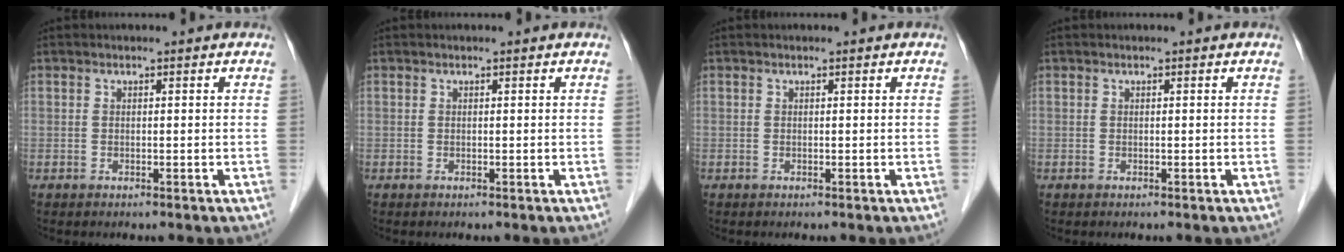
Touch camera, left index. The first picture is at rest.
{"total": 0.0}
{"total": 0.0}
{"total": 0.0}